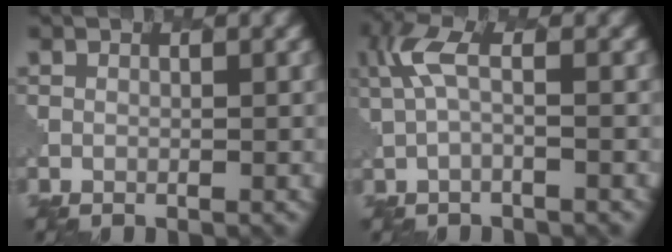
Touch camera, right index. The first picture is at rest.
{"total": 2.7, "force": [0.7, 0.6, 2.5], "torque": [-0.060, 0.003, 0.012]}